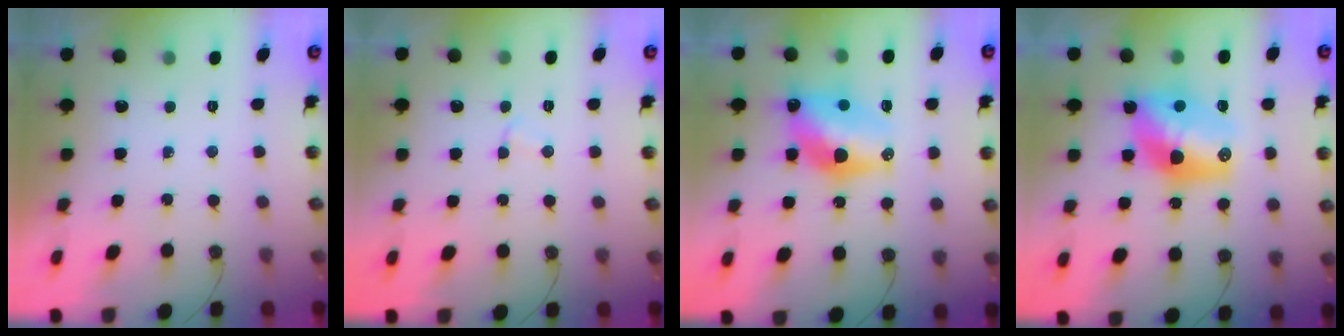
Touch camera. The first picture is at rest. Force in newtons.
{"total": 2.3, "press": 2.3, "slide": 0.3}
{"total": 12.5, "press": 12.5, "slide": 0.8}
{"total": 14.2, "press": 14.2, "slide": 1.0}